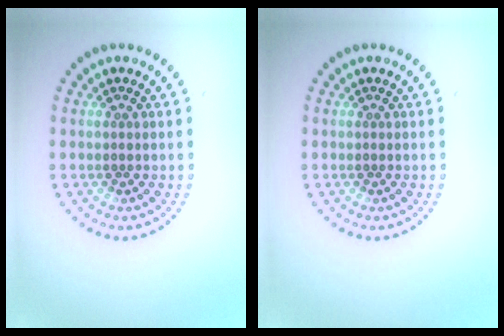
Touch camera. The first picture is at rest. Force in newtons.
{"total": 0.0}